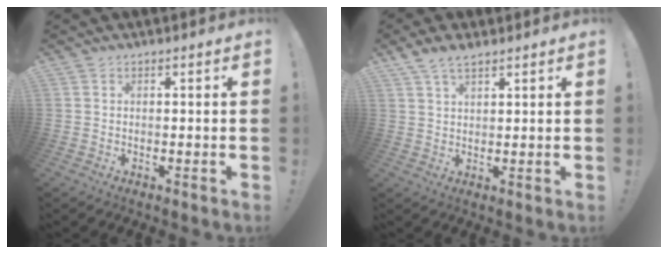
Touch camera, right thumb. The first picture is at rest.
{"total": 4.6, "force": [3.4, 1.7, 2.6], "torque": [-0.055, -0.011, 0.066]}